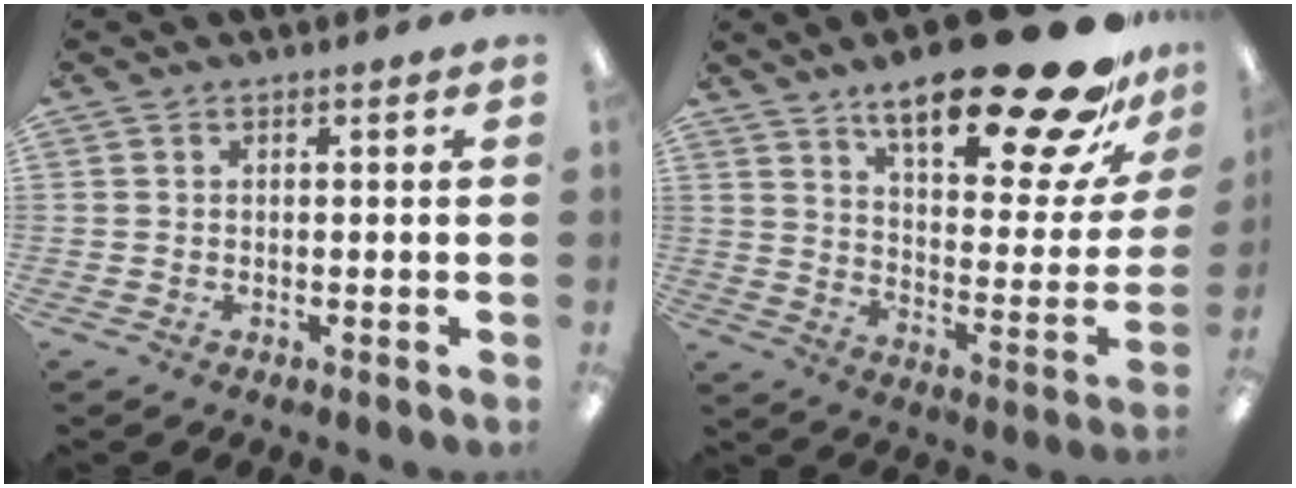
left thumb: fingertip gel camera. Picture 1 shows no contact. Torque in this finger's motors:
{"motor_torque": [0.90, 0.67, 1.49, -1.28, 0.18]}